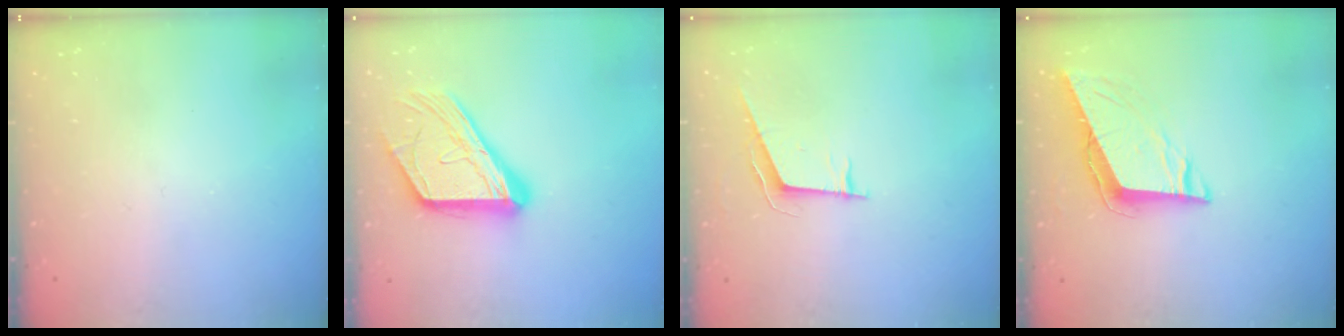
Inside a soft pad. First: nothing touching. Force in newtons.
{"total": 17.1, "press": 17.0, "slide": 1.6}
{"total": 6.6, "press": 6.2, "slide": 2.4}
{"total": 9.2, "press": 8.9, "slide": 2.2}